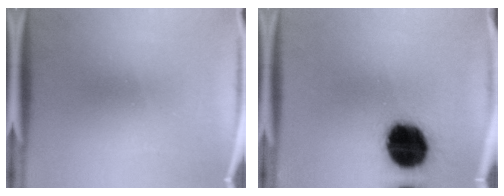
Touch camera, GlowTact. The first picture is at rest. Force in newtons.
{"total": 19.5}